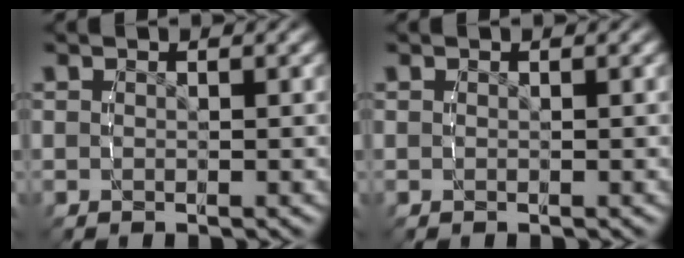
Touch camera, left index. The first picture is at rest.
{"total": 0.0}